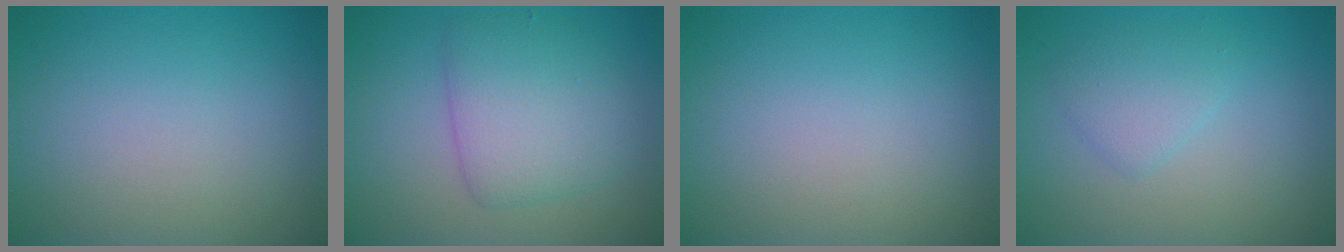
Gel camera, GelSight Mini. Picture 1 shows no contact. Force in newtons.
{"total": 4.8, "press": 4.8, "slide": 0.1}
{"total": 0.0}
{"total": 2.0, "press": 2.0, "slide": 0.1}